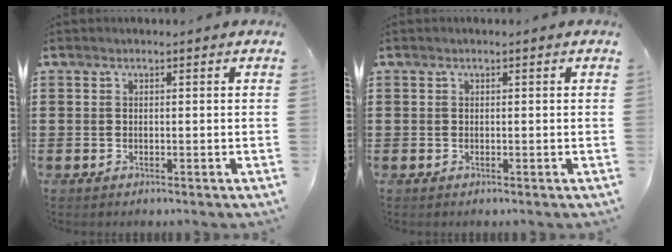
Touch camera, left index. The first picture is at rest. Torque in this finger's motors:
{"motor_torque": [-0.01, -0.01, 0.00, 0.00]}